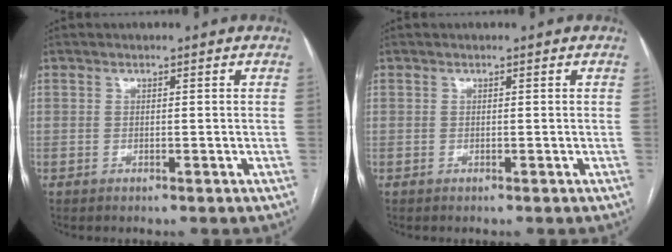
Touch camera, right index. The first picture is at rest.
{"total": 0.0}